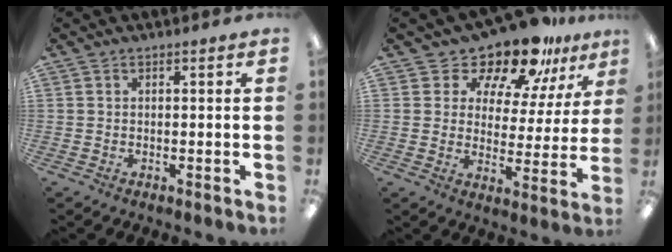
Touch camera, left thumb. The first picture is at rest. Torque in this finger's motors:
{"motor_torque": [0.09, 0.19, -0.17, -0.10, 0.07]}